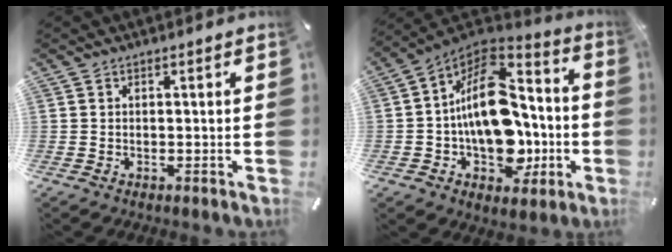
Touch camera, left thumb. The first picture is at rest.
{"total": 20.8, "force": [-2.2, 14.4, 14.8], "torque": [-0.243, -0.001, -0.031]}